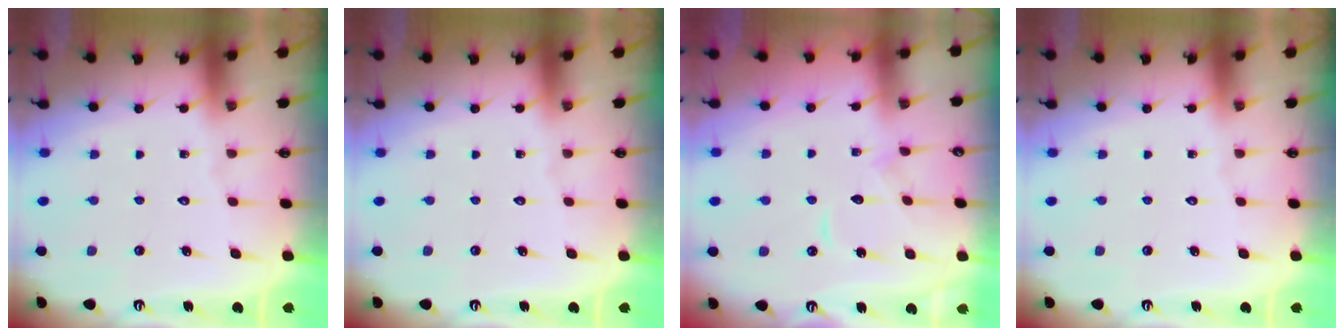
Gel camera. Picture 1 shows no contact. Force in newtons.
{"total": 0.0}
{"total": 8.6, "press": 8.6, "slide": 0.4}
{"total": 0.0}